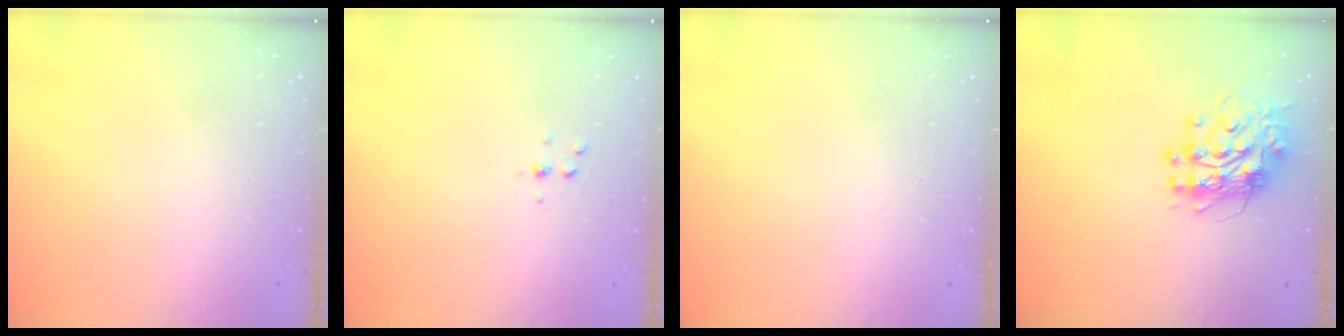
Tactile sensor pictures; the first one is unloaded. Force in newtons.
{"total": 2.5, "press": 2.4, "slide": 0.2}
{"total": 0.0}
{"total": 12.3, "press": 12.3, "slide": 1.1}